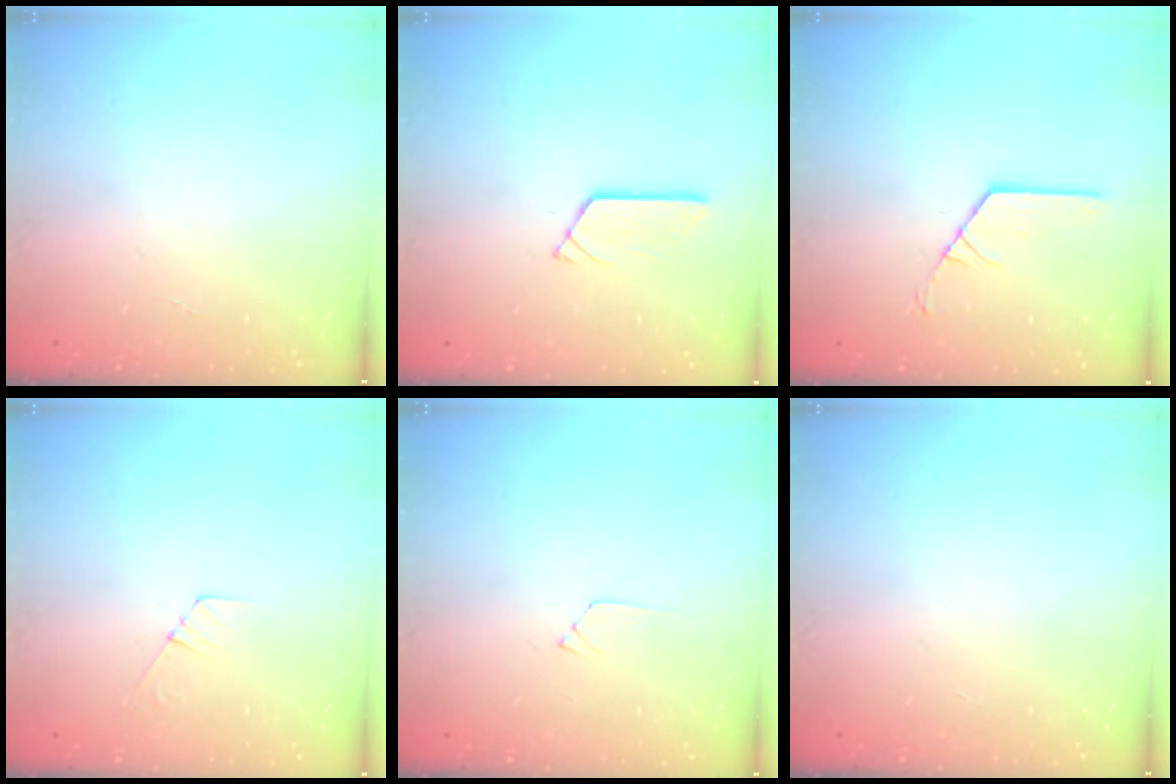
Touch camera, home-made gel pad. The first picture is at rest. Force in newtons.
{"total": 3.0, "press": 3.0, "slide": 0.3}
{"total": 2.9, "press": 2.9, "slide": 0.2}
{"total": 4.7, "press": 4.7, "slide": 0.5}
{"total": 4.3, "press": 4.3, "slide": 0.5}
{"total": 0.0}